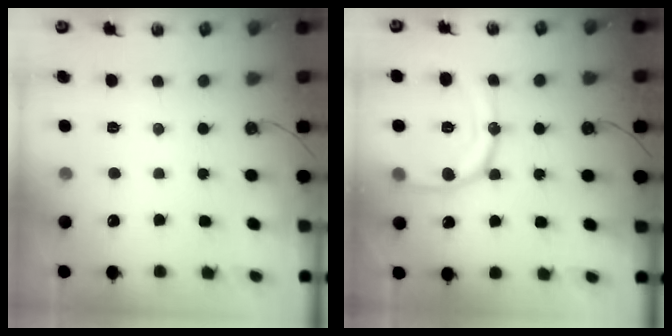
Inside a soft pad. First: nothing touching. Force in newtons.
{"total": 15.9, "press": 15.8, "slide": 1.8}